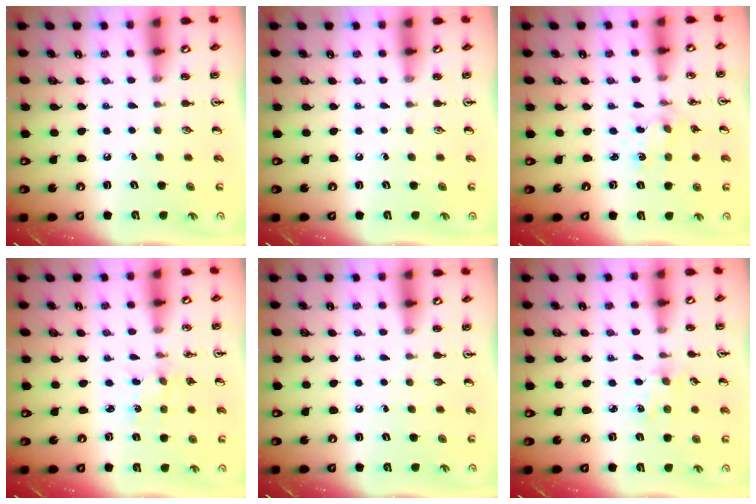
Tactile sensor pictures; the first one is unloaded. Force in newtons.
{"total": 0.0}
{"total": 1.2, "press": 1.1, "slide": 0.3}
{"total": 0.5, "press": 0.5, "slide": 0.2}
{"total": 0.0}
{"total": 2.3, "press": 2.3, "slide": 0.4}